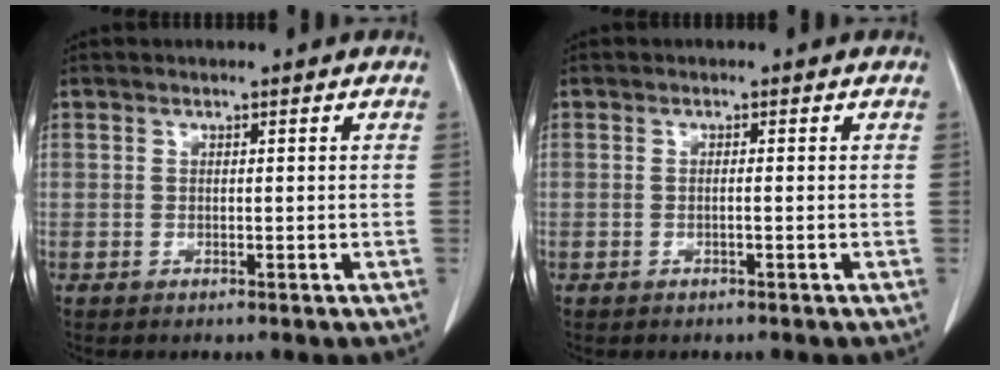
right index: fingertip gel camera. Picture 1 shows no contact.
{"total": 0.6, "force": [-0.1, 0.0, 0.5], "torque": [-0.009, 0.001, -0.002]}